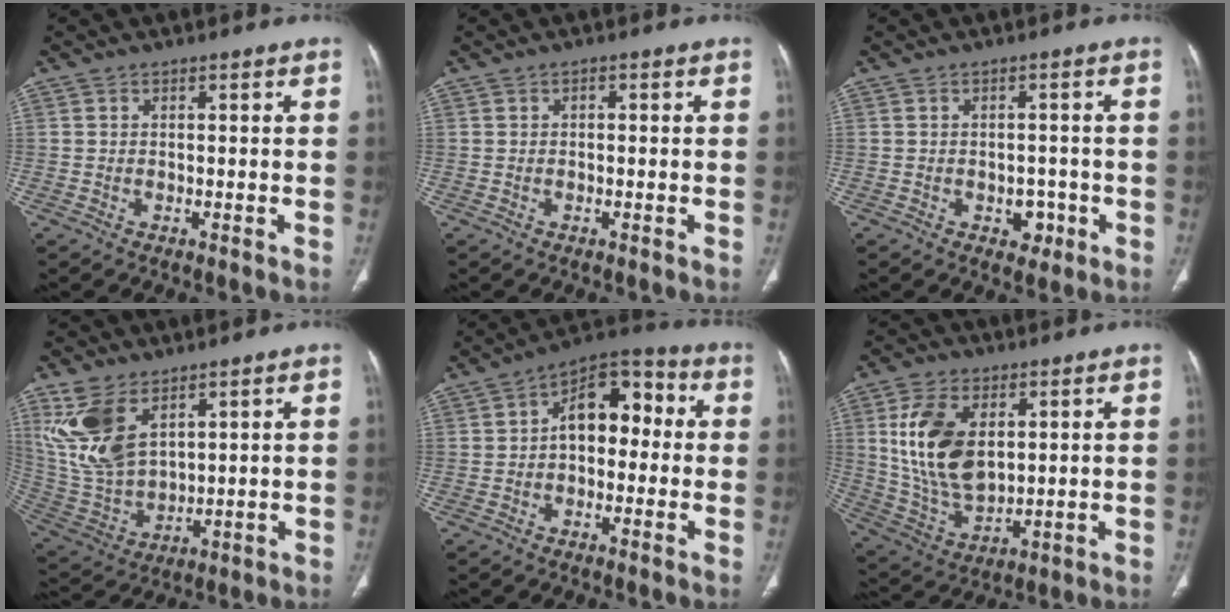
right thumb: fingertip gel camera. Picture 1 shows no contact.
{"total": 0.8, "force": [0.1, 0.5, 0.6], "torque": [-0.010, 0.002, 0.001]}
{"total": 3.5, "force": [-1.4, 2.5, 2.0], "torque": [-0.003, 0.007, -0.016]}
{"total": 13.8, "force": [6.9, 7.9, 9.0], "torque": [-0.177, -0.024, 0.159]}
{"total": 11.4, "force": [0.6, 7.1, 8.9], "torque": [-0.100, 0.038, -0.005]}
{"total": 15.6, "force": [3.9, 9.2, 12.0], "torque": [-0.224, -0.017, 0.088]}